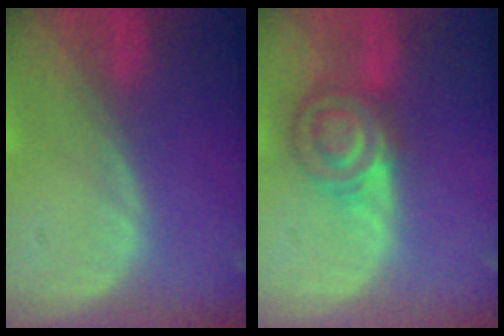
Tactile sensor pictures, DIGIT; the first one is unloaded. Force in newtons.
{"total": 6.8, "press": 6.5, "slide": 2.2}